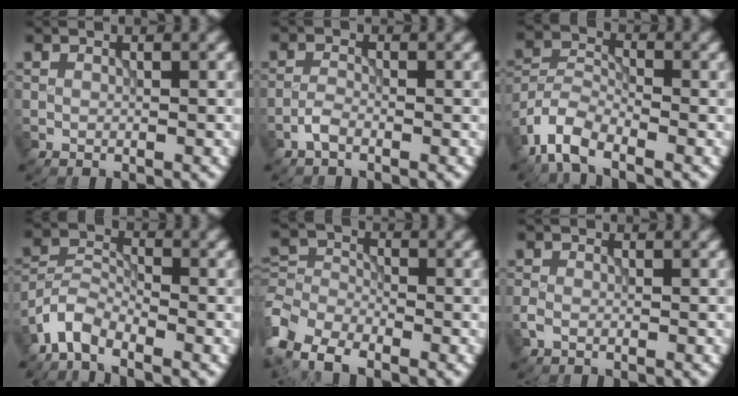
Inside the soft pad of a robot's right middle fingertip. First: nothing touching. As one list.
[{"total": 1.3, "force": [-1.0, 0.4, 0.8], "torque": [-0.020, 0.003, -0.024]}, {"total": 4.8, "force": [-3.5, 1.9, 2.7], "torque": [-0.056, -0.002, -0.081]}, {"total": 3.5, "force": [-2.9, 1.3, 1.5], "torque": [-0.031, 0.006, -0.072]}, {"total": 5.2, "force": [-3.3, 2.9, 2.7], "torque": [-0.048, 0.003, -0.077]}, {"total": 1.1, "force": [-0.6, 0.6, 0.6], "torque": [-0.018, 0.000, -0.016]}]